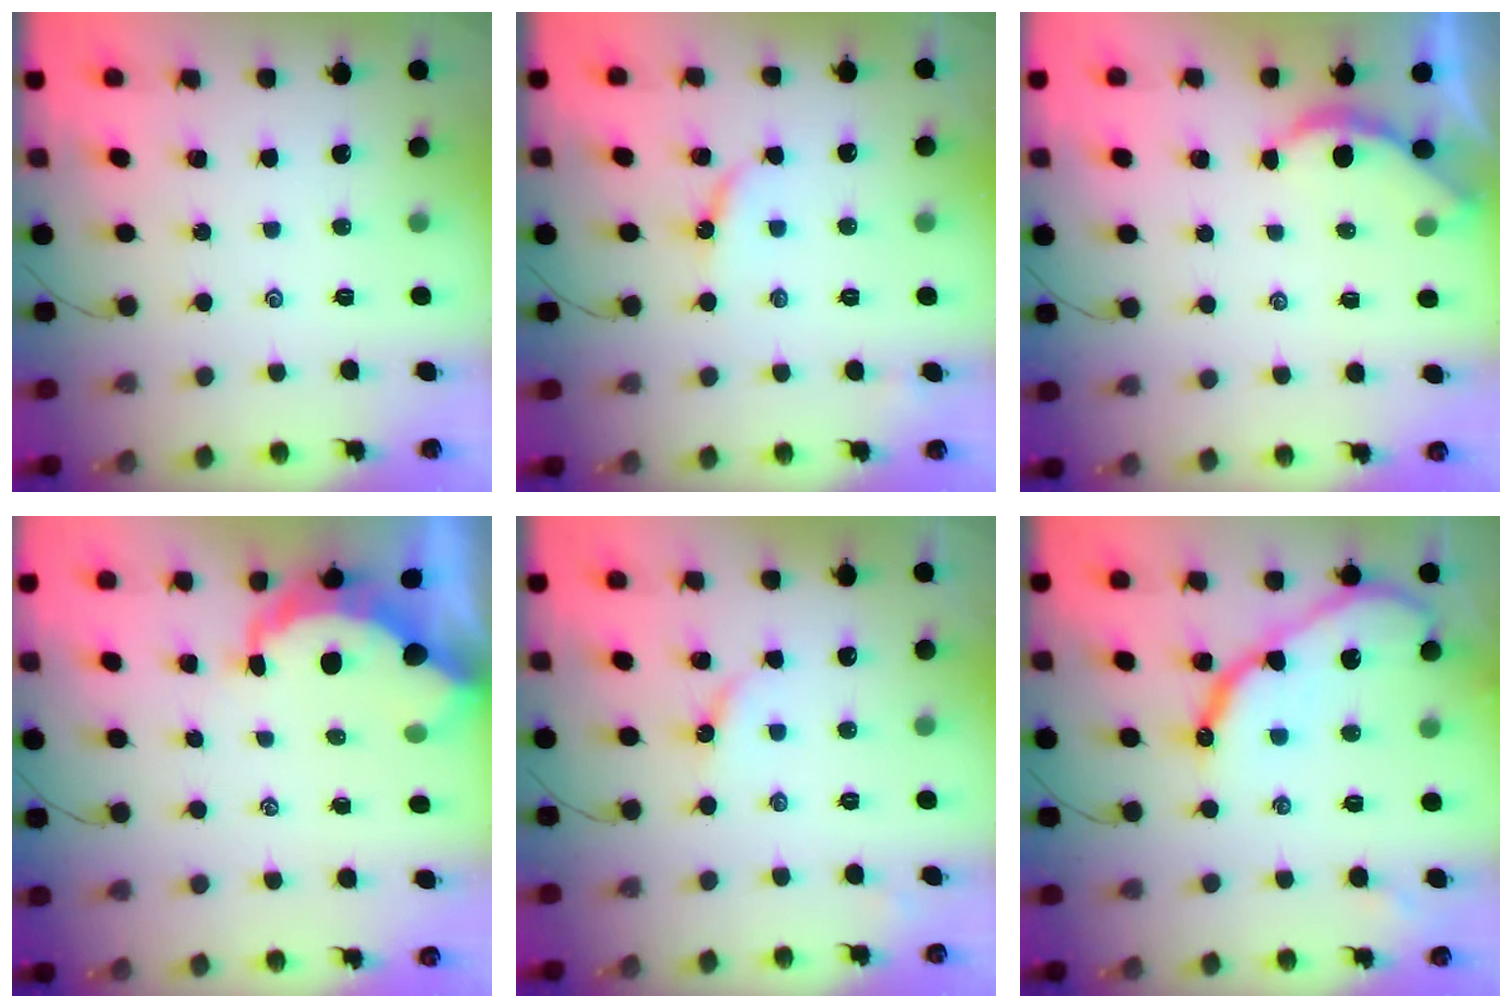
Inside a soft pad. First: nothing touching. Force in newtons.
{"total": 5.7, "press": 5.6, "slide": 0.6}
{"total": 1.9, "press": 1.9, "slide": 0.1}
{"total": 7.7, "press": 7.6, "slide": 0.8}
{"total": 3.7, "press": 3.7, "slide": 0.5}
{"total": 12.9, "press": 12.8, "slide": 1.1}